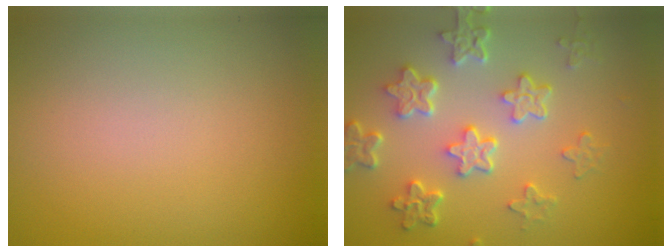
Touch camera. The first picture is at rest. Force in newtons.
{"total": 5.6, "press": 4.3, "slide": 3.6}